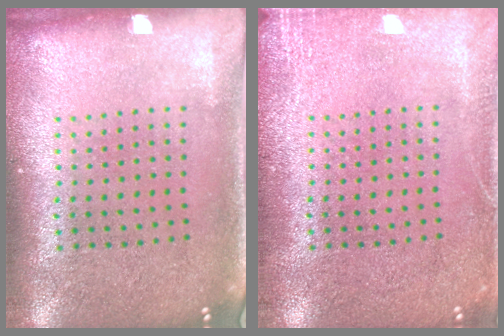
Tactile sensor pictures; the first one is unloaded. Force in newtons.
{"total": 2.3, "press": 2.3, "slide": 0.4}